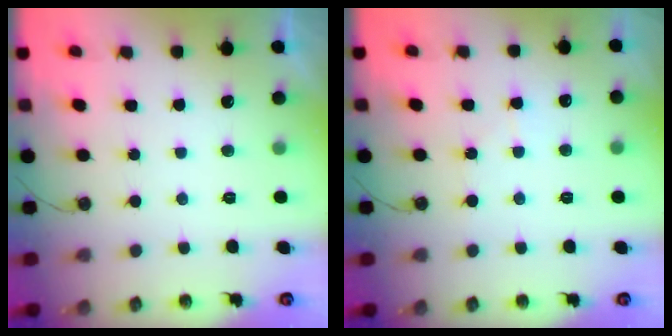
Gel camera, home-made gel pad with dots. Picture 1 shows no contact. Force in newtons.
{"total": 5.0, "press": 4.9, "slide": 0.7}